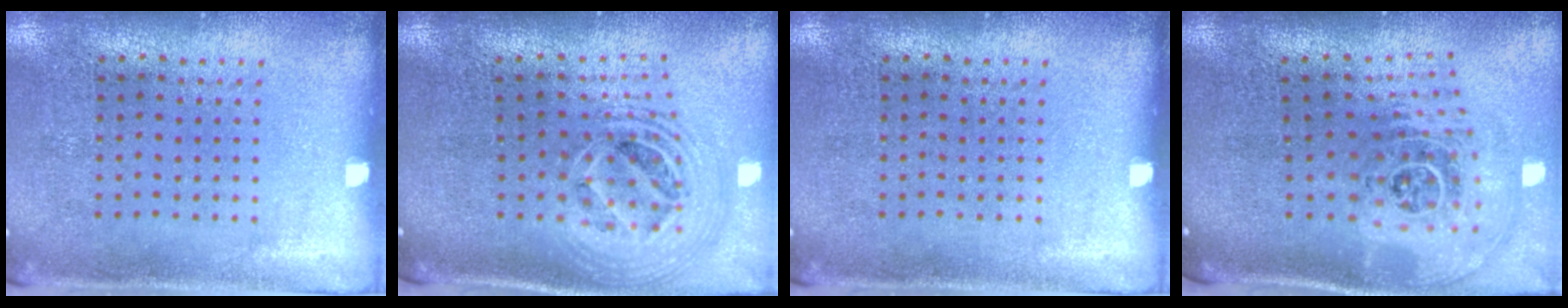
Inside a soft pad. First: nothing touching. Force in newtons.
{"total": 2.4, "press": 1.8, "slide": 1.6}
{"total": 0.0}
{"total": 2.7, "press": 1.8, "slide": 2.0}